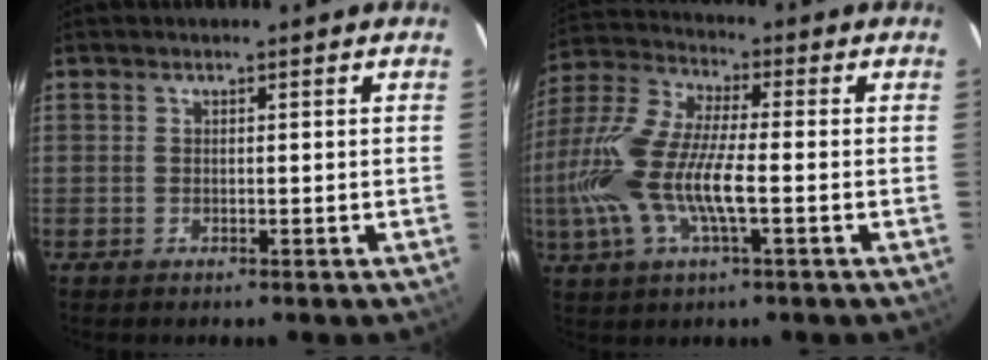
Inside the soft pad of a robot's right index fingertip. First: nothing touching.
{"total": 16.8, "force": [-3.1, 4.6, 15.8], "torque": [-0.330, -0.004, -0.066]}